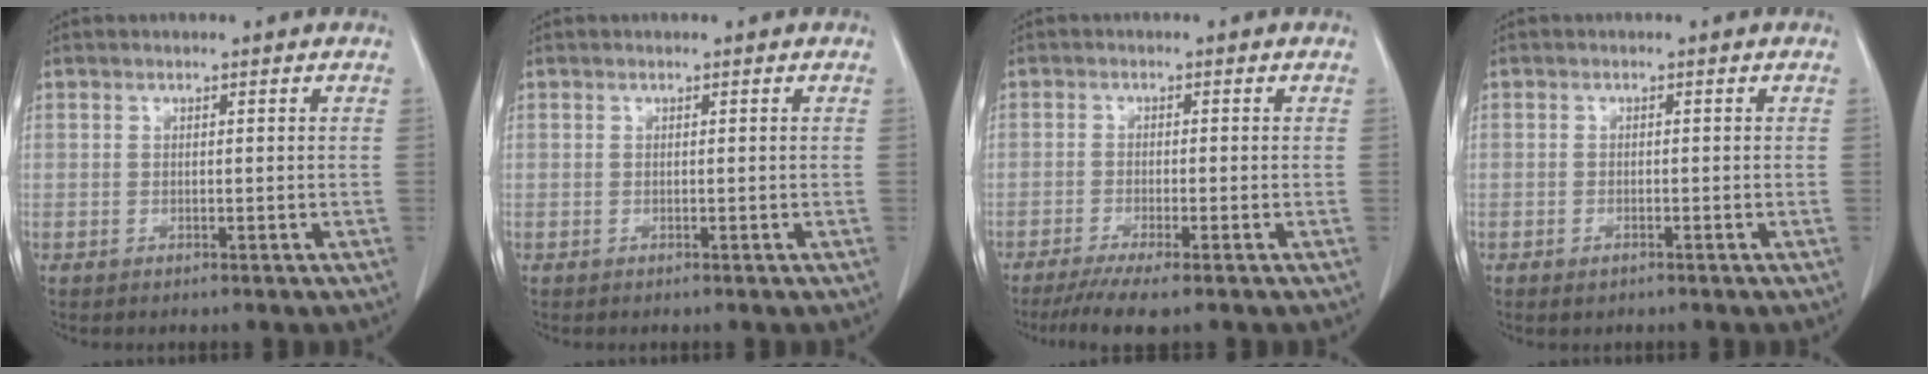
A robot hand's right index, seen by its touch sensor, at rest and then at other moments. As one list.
[{"total": 0.0}, {"total": 5.8, "force": [-4.3, 0.0, 3.9], "torque": [-0.061, -0.014, -0.070]}, {"total": 1.1, "force": [-0.8, 0.5, 0.7], "torque": [-0.012, -0.001, -0.007]}]